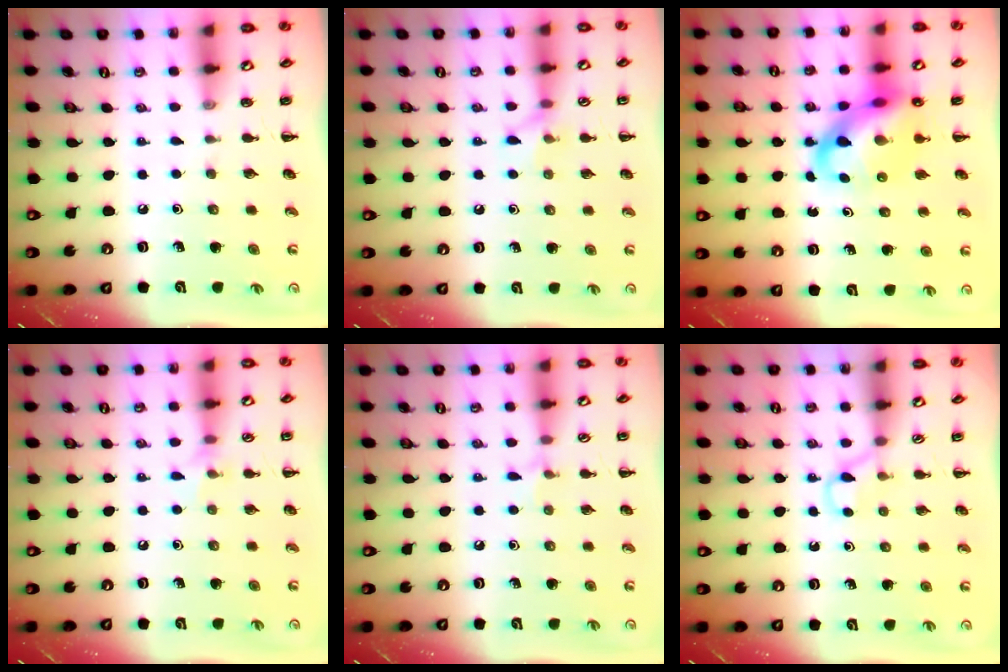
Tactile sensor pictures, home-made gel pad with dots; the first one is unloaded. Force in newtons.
{"total": 6.4, "press": 6.2, "slide": 1.8}
{"total": 13.4, "press": 12.9, "slide": 3.6}
{"total": 5.6, "press": 5.3, "slide": 1.6}
{"total": 5.1, "press": 4.8, "slide": 1.7}
{"total": 2.7, "press": 2.4, "slide": 1.1}